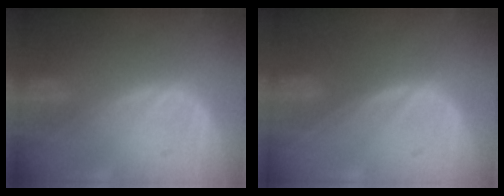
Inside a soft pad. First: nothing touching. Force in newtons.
{"total": 0.0}